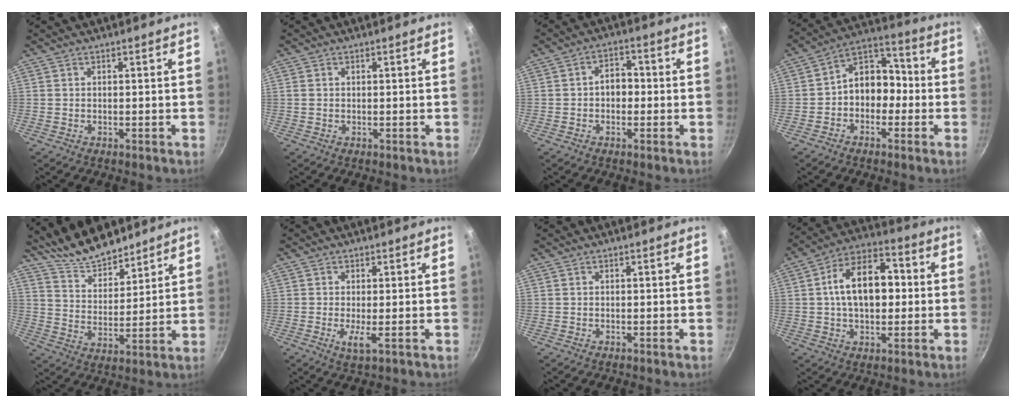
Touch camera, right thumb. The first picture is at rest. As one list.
[{"total": 0.8, "force": [0.1, 0.7, 0.5], "torque": [-0.009, 0.003, 0.002]}, {"total": 4.5, "force": [-0.5, 3.3, 3.0], "torque": [-0.016, 0.015, -0.013]}, {"total": 10.0, "force": [-1.8, 7.7, 6.1], "torque": [-0.039, 0.054, -0.047]}, {"total": 11.6, "force": [10.1, 4.0, 4.1], "torque": [-0.044, -0.071, 0.181]}, {"total": 2.9, "force": [-0.6, 0.5, 2.8], "torque": [-0.060, -0.010, -0.008]}, {"total": 0.0}, {"total": 15.1, "force": [1.1, 9.5, 11.6], "torque": [-0.151, 0.030, 0.004]}]